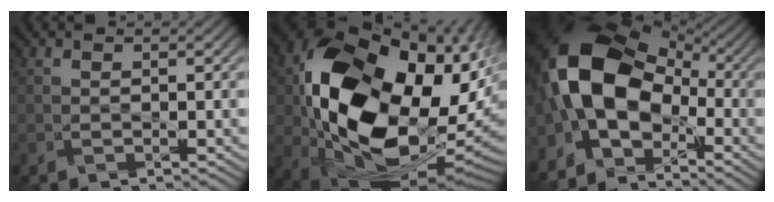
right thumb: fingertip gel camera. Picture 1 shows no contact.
{"total": 22.5, "force": [1.2, 15.2, 16.5], "torque": [-0.368, -0.041, 0.063]}
{"total": 17.0, "force": [-1.5, 11.0, 12.9], "torque": [-0.270, 0.003, -0.036]}